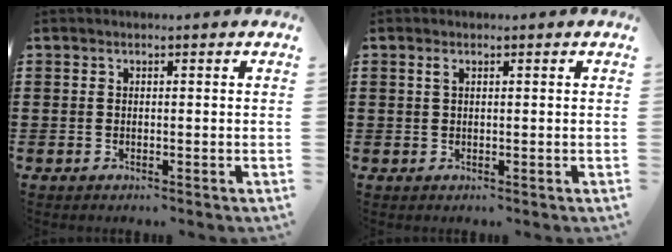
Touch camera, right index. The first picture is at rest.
{"total": 0.9, "force": [0.4, 0.3, 0.8], "torque": [-0.016, 0.002, 0.006]}